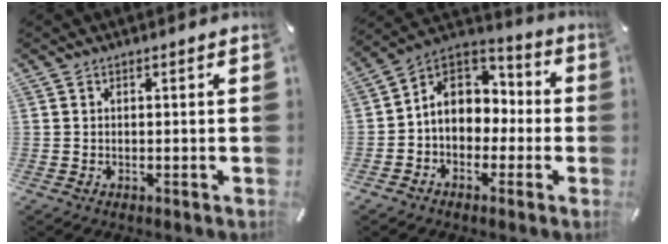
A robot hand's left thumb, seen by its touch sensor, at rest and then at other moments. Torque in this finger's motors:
{"motor_torque": [0.71, 1.34, 0.73, 0.60, 0.35]}